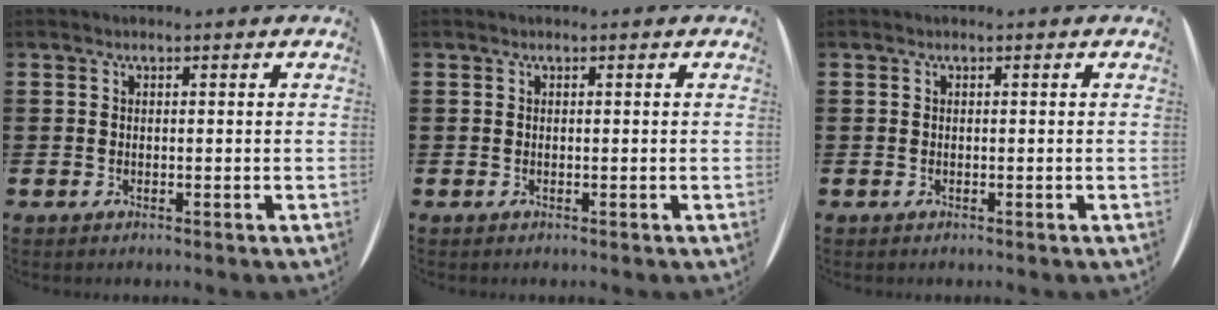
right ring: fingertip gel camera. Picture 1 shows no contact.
{"total": 0.0}
{"total": 0.0}